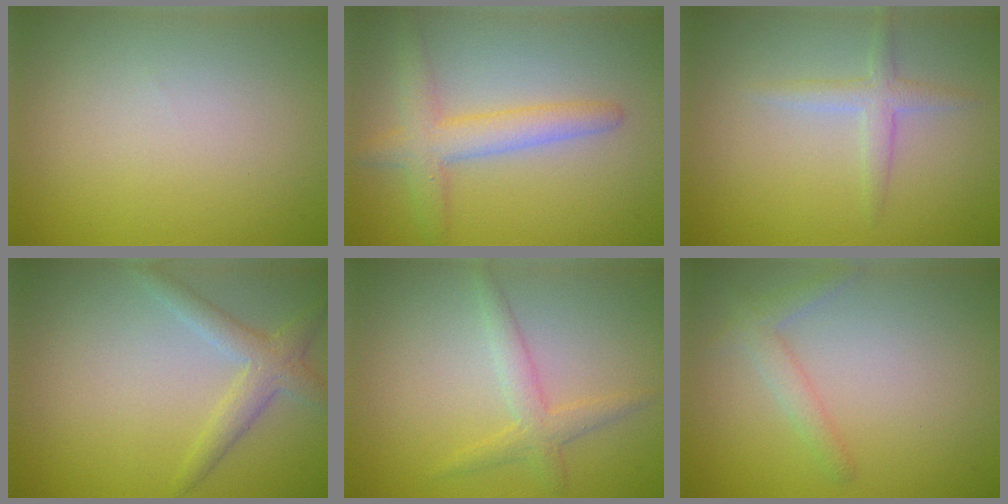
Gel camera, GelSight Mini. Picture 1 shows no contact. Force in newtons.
{"total": 3.7, "press": 3.7, "slide": 0.3}
{"total": 1.9, "press": 1.9, "slide": 0.1}
{"total": 2.8, "press": 2.7, "slide": 0.2}
{"total": 2.2, "press": 2.2, "slide": 0.1}
{"total": 1.8, "press": 1.7, "slide": 0.1}